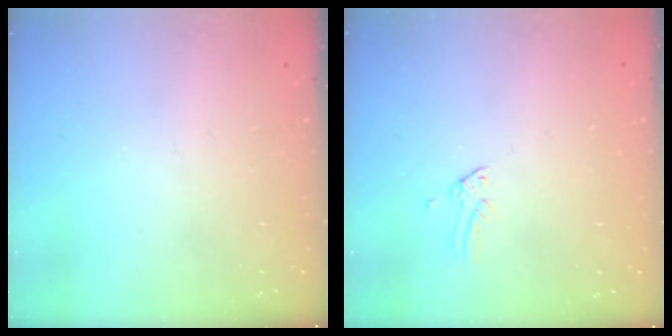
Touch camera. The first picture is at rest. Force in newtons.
{"total": 0.0}